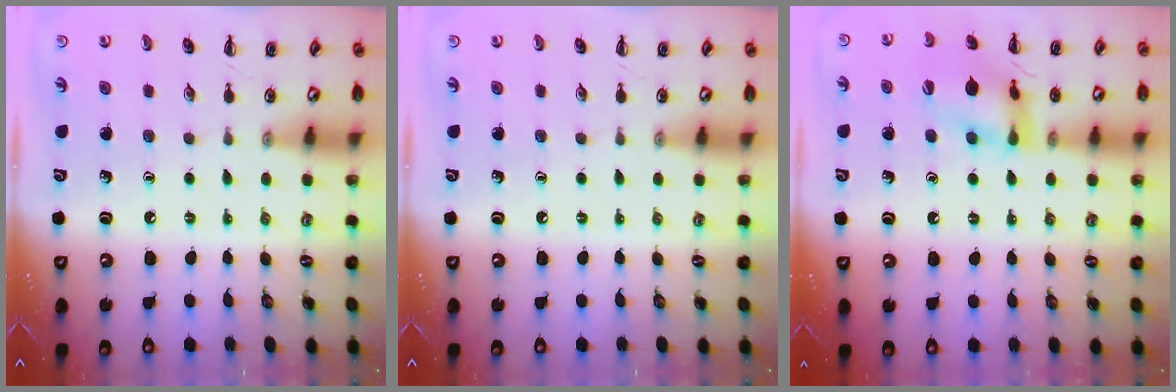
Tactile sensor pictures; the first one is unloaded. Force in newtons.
{"total": 0.0}
{"total": 14.7, "press": 14.7, "slide": 1.1}